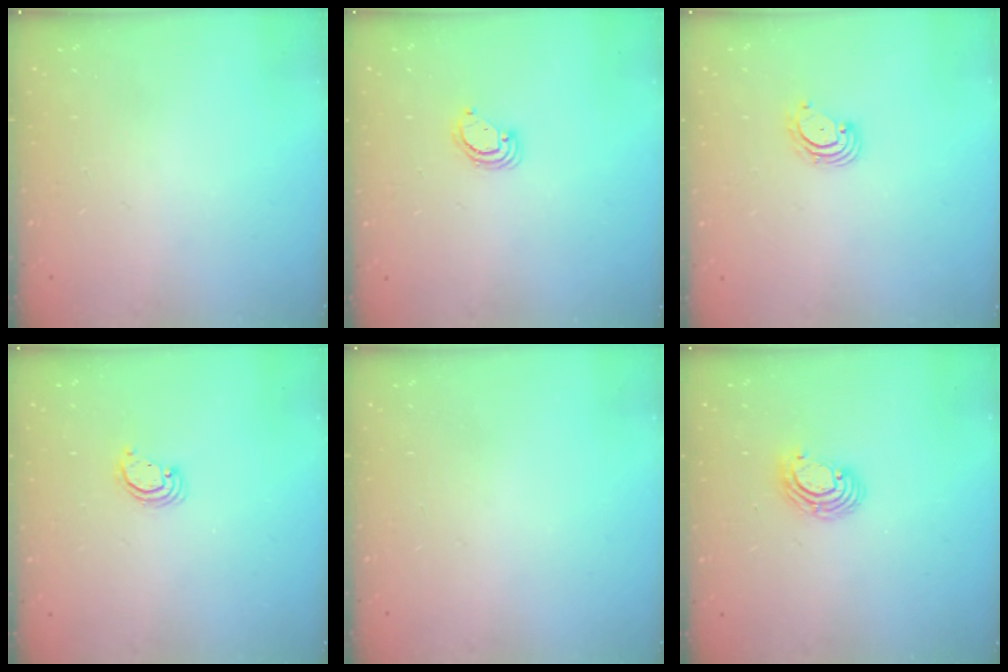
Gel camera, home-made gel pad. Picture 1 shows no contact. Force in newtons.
{"total": 3.9, "press": 3.9, "slide": 0.3}
{"total": 3.5, "press": 3.5, "slide": 0.4}
{"total": 2.6, "press": 2.6, "slide": 0.2}
{"total": 0.0}
{"total": 5.3, "press": 5.3, "slide": 0.4}